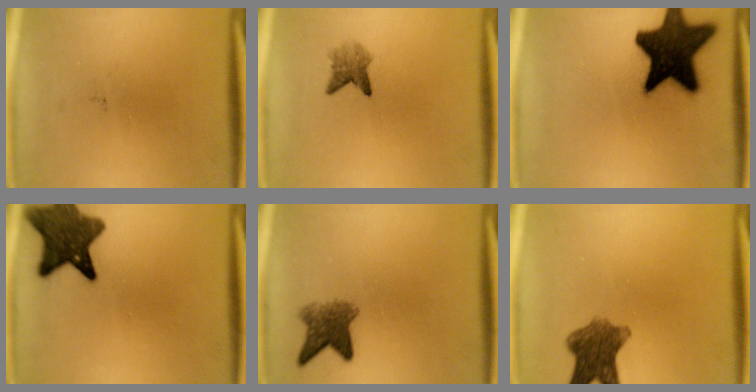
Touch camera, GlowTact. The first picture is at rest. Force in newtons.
{"total": 2.6}
{"total": 18.5}
{"total": 10.5}
{"total": 4.8}
{"total": 7.5}